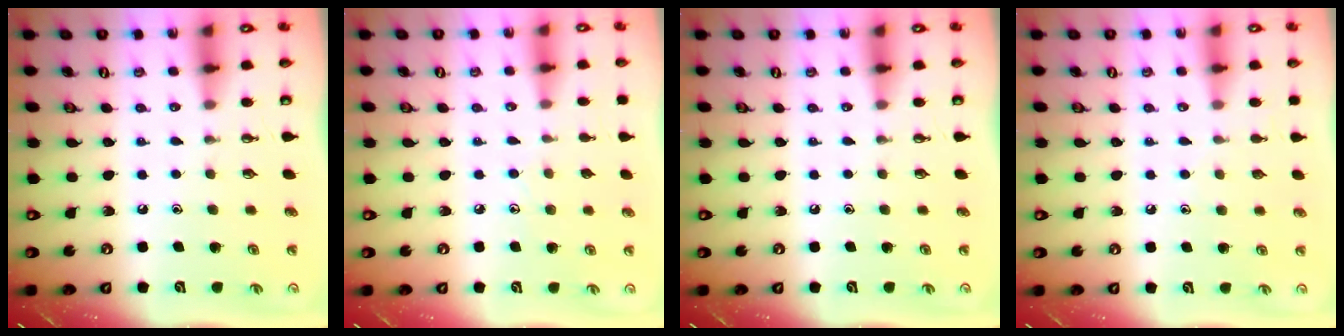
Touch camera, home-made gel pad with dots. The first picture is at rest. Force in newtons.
{"total": 4.8, "press": 4.7, "slide": 0.6}
{"total": 0.0}
{"total": 4.7, "press": 4.7, "slide": 0.7}